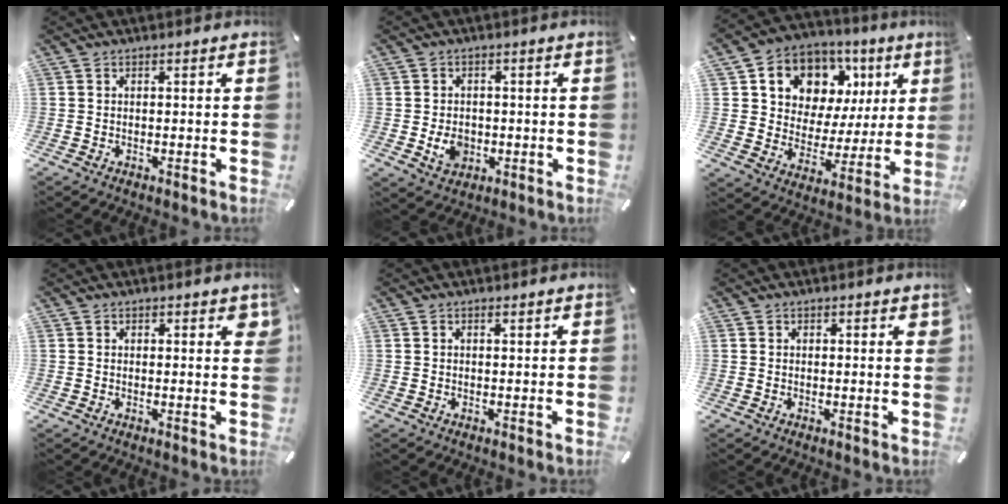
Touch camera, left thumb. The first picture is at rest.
{"total": 5.4, "force": [-1.0, 4.5, 2.8], "torque": [-0.045, -0.003, -0.020]}
{"total": 10.9, "force": [5.3, 9.0, 2.8], "torque": [-0.055, -0.044, 0.102]}
{"total": 1.8, "force": [1.1, 1.0, 1.1], "torque": [-0.006, -0.003, 0.016]}
{"total": 0.6, "force": [0.4, 0.4, 0.3], "torque": [-0.005, 0.003, 0.006]}
{"total": 0.9, "force": [0.6, 0.5, 0.5], "torque": [-0.003, -0.002, 0.009]}